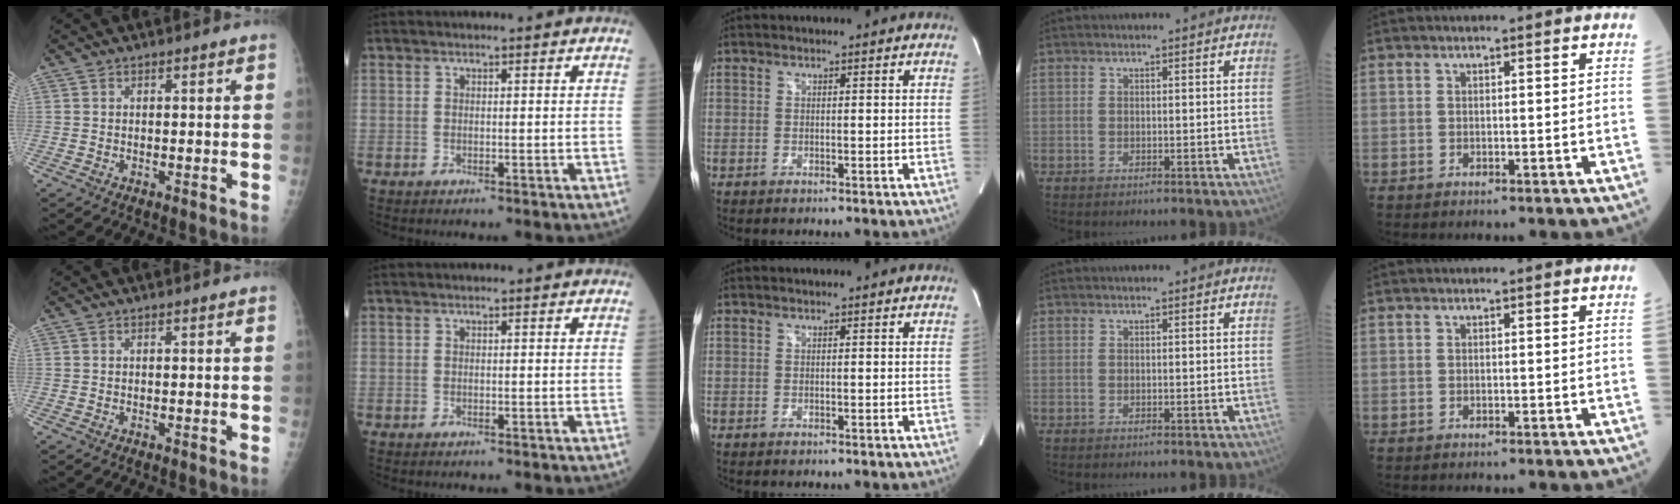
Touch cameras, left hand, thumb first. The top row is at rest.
{}